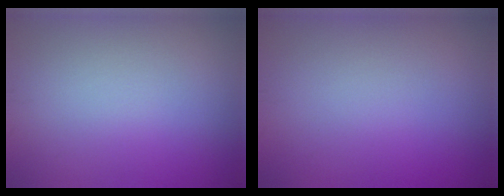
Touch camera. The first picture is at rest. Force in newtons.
{"total": 0.0}